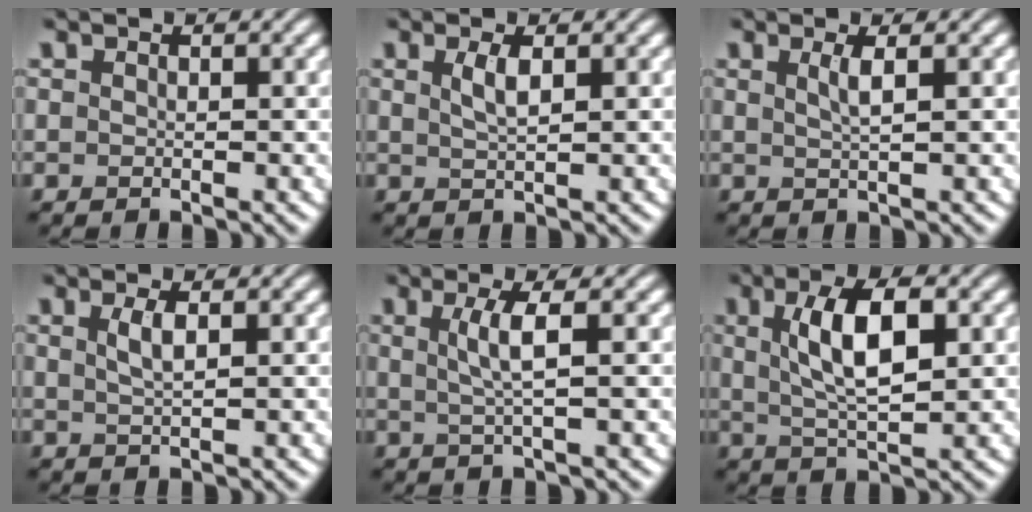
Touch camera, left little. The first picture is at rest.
{"total": 1.8, "force": [0.7, 0.5, 1.6], "torque": [-0.033, 0.001, 0.014]}
{"total": 1.9, "force": [0.6, 0.5, 1.7], "torque": [-0.028, 0.002, 0.006]}
{"total": 1.8, "force": [0.6, 0.5, 1.6], "torque": [-0.032, 0.002, 0.012]}
{"total": 3.0, "force": [0.6, 0.6, 2.9], "torque": [-0.054, -0.001, 0.010]}
{"total": 6.5, "force": [1.6, 2.4, 5.9], "torque": [-0.108, 0.007, 0.028]}